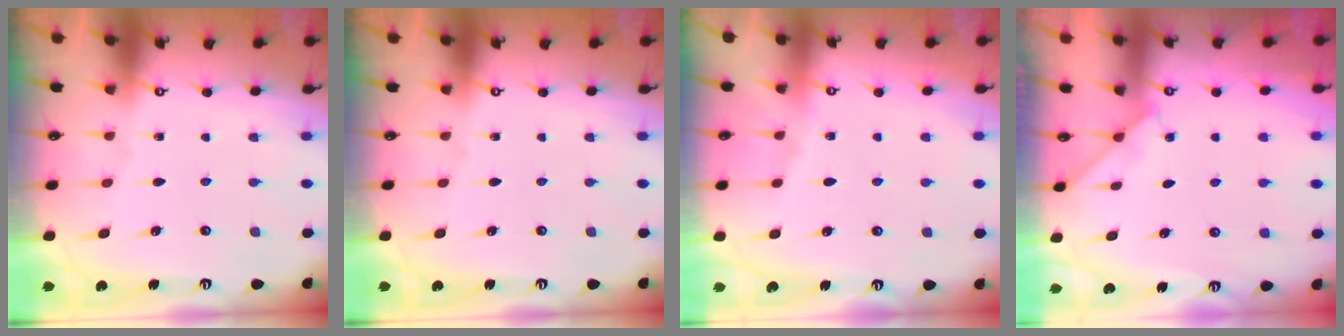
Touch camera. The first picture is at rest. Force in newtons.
{"total": 0.0}
{"total": 3.5, "press": 3.4, "slide": 0.7}
{"total": 2.4, "press": 2.3, "slide": 0.4}